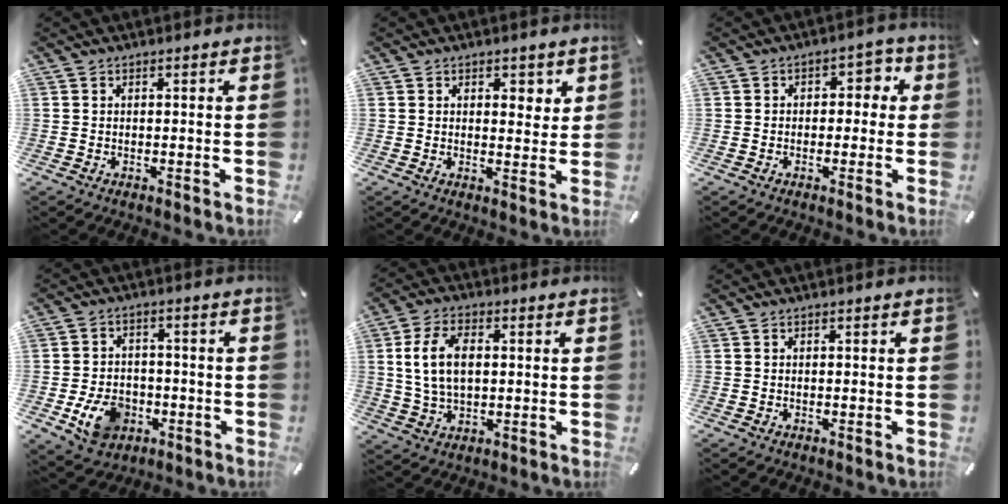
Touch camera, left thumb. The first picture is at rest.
{"total": 3.0, "force": [1.7, 2.2, 1.2], "torque": [0.003, -0.008, 0.023]}
{"total": 4.0, "force": [-0.4, 3.2, 2.3], "torque": [-0.024, 0.010, -0.017]}
{"total": 9.6, "force": [-3.3, 7.4, 5.1], "torque": [-0.112, 0.016, -0.059]}
{"total": 9.9, "force": [1.4, 6.3, 7.5], "torque": [-0.164, 0.005, 0.022]}
{"total": 0.0}